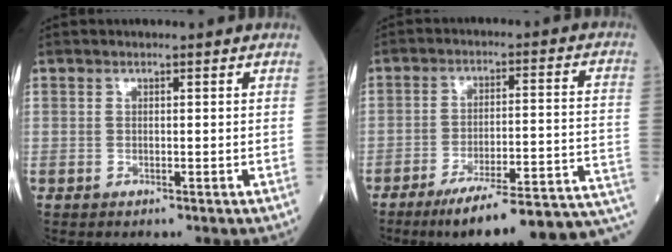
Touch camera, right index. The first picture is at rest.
{"total": 19.8, "force": [-16.2, 0.6, 11.2], "torque": [-0.091, 0.018, -0.227]}